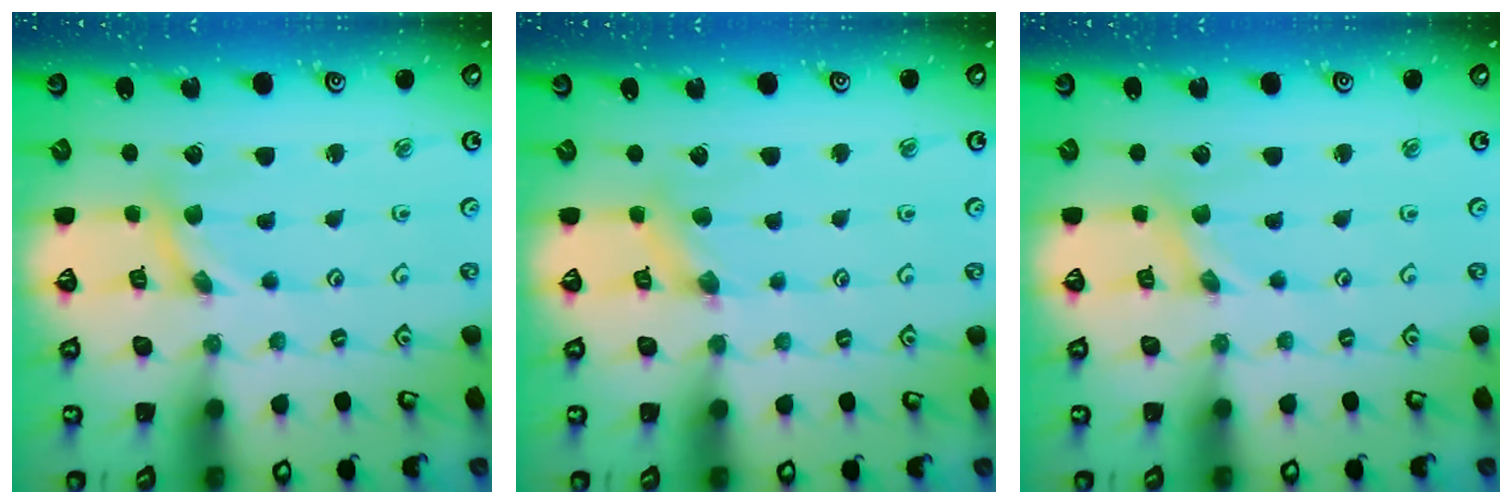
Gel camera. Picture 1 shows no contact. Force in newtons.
{"total": 3.3, "press": 3.3, "slide": 0.4}
{"total": 0.0}